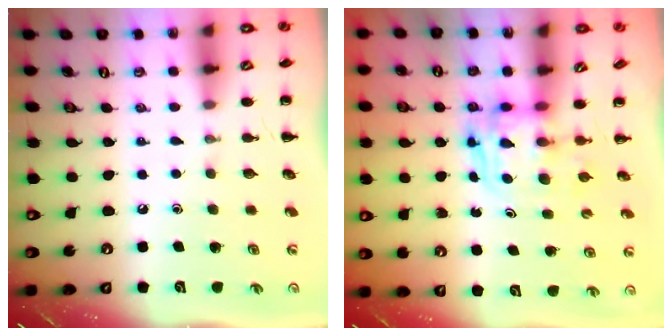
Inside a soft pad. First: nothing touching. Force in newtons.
{"total": 2.7, "press": 2.7, "slide": 0.2}